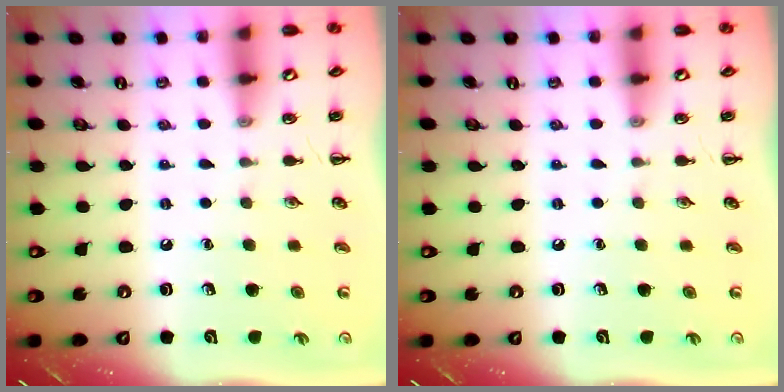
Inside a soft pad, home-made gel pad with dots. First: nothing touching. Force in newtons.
{"total": 0.0}